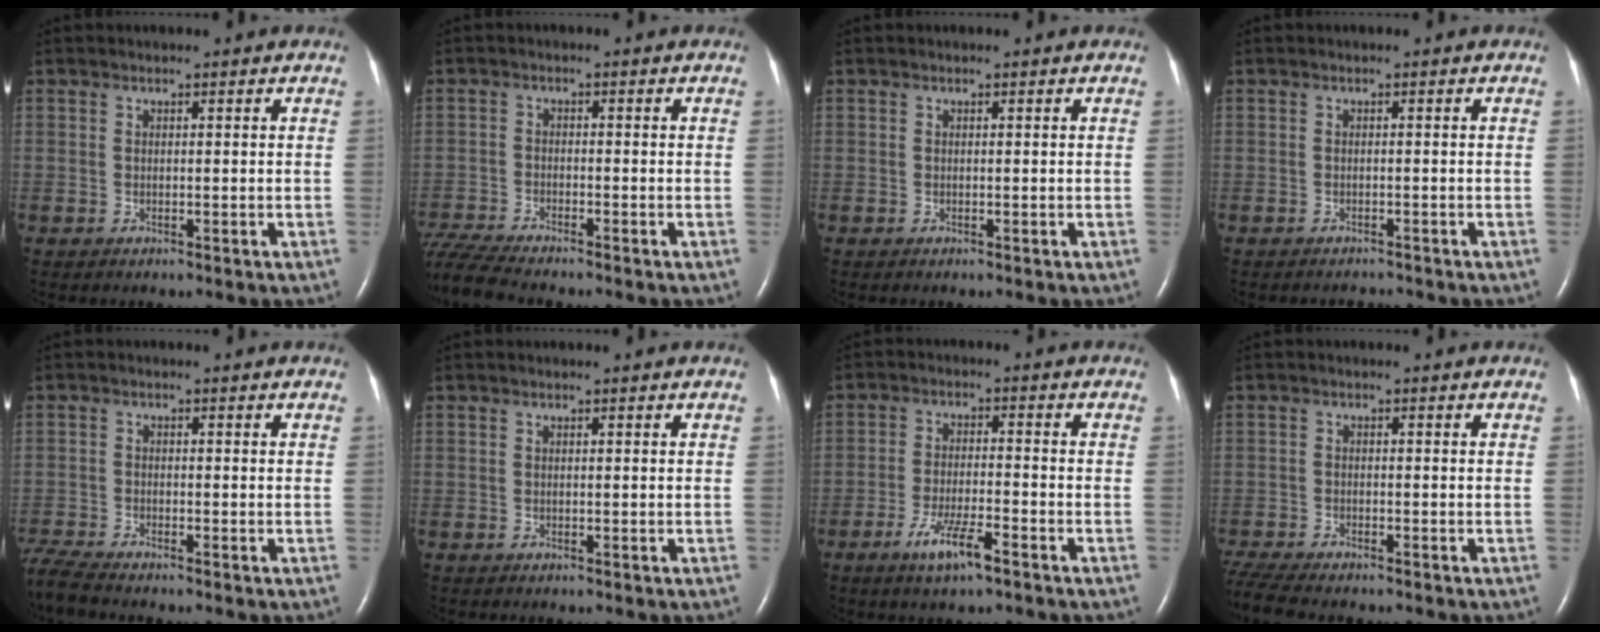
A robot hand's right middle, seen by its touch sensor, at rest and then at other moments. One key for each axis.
{"total": 8.7, "fx": -8.0, "fy": 0.3, "fz": 3.3, "tx": -0.072, "ty": -0.016, "tz": -0.147}
{"total": 0.0}
{"total": 1.1, "fx": -1.1, "fy": 0.1, "fz": -0.1, "tx": -0.003, "ty": -0.006, "tz": -0.014}
{"total": 4.8, "fx": -4.6, "fy": -0.2, "fz": 1.5, "tx": -0.035, "ty": -0.020, "tz": -0.089}
{"total": 0.0}
{"total": 6.4, "fx": -4.0, "fy": 0.7, "fz": 5.0, "tx": -0.101, "ty": -0.008, "tz": -0.071}
{"total": 7.8, "fx": -6.9, "fy": 1.6, "fz": 3.4, "tx": -0.069, "ty": -0.010, "tz": -0.116}